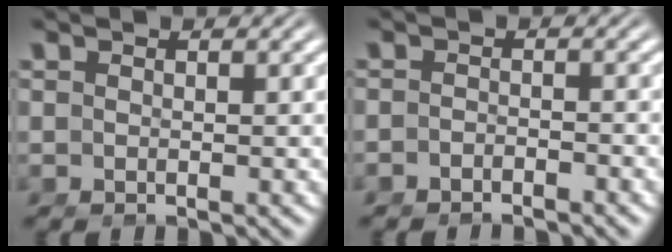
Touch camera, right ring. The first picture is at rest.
{"total": 2.0, "force": [-2.0, 0.2, -0.1], "torque": [-0.001, -0.007, -0.032]}